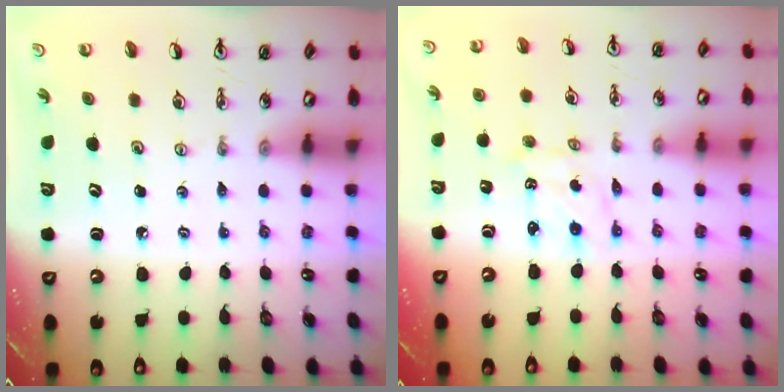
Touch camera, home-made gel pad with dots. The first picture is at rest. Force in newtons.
{"total": 1.1, "press": 1.1, "slide": 0.1}